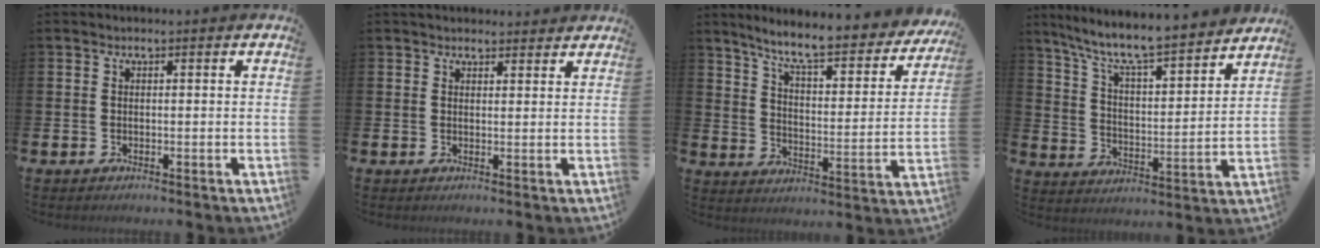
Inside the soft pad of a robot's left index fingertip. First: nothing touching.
{"total": 2.1, "force": [2.0, 0.7, 0.0], "torque": [0.005, -0.007, 0.035]}
{"total": 8.3, "force": [7.4, 0.9, 3.6], "torque": [-0.099, -0.057, 0.121]}
{"total": 8.8, "force": [8.0, 0.9, 3.4], "torque": [-0.097, -0.063, 0.133]}